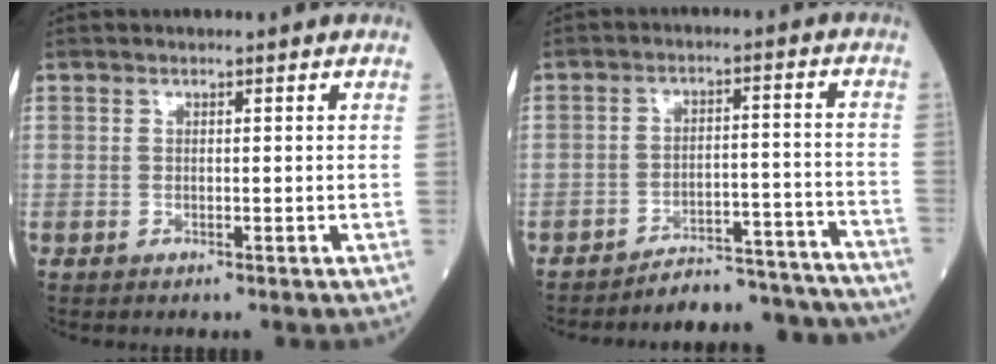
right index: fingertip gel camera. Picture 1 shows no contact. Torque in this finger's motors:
{"motor_torque": [-0.22, -0.53, -0.82, -0.21]}